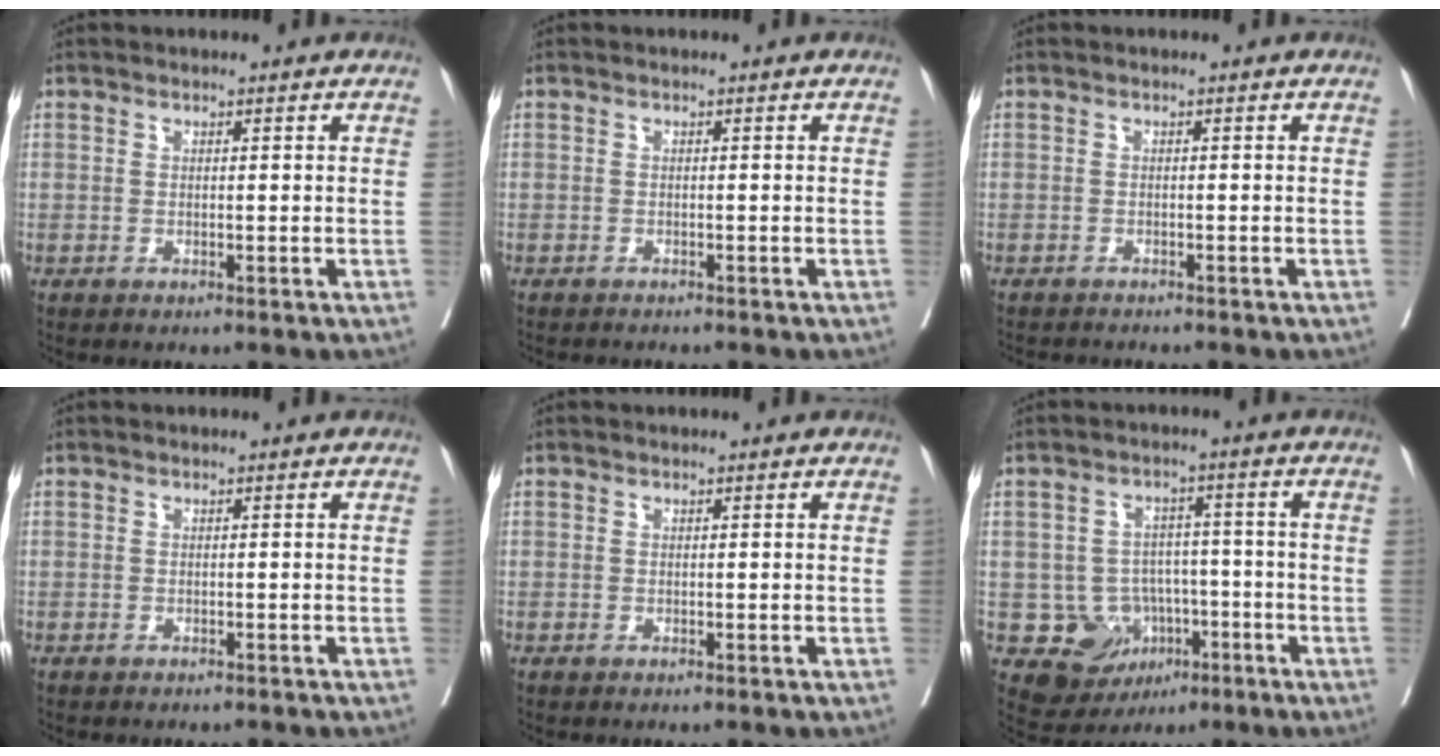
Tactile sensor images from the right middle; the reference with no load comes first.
{"total": 1.6, "force": [-1.5, 0.2, 0.4], "torque": [-0.012, -0.004, -0.020]}
{"total": 2.8, "force": [-2.7, 0.3, 0.7], "torque": [-0.011, -0.008, -0.039]}
{"total": 2.1, "force": [-1.9, 0.8, 0.5], "torque": [-0.013, -0.003, -0.024]}
{"total": 0.0}
{"total": 7.8, "force": [-2.5, 7.1, 1.9], "torque": [-0.022, 0.017, -0.028]}